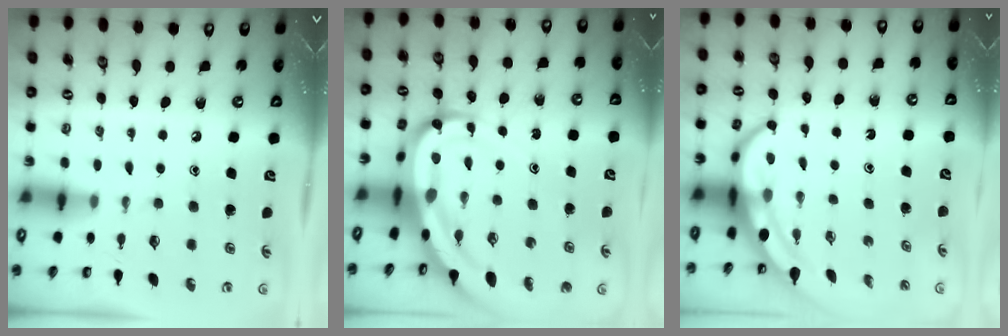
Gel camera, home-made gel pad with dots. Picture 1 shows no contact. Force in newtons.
{"total": 14.7, "press": 14.6, "slide": 1.5}
{"total": 6.1, "press": 6.1, "slide": 0.6}